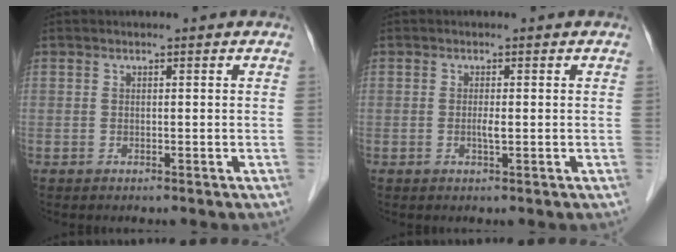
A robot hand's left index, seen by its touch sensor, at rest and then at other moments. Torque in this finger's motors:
{"motor_torque": [0.31, 0.24, -0.01, 0.00]}